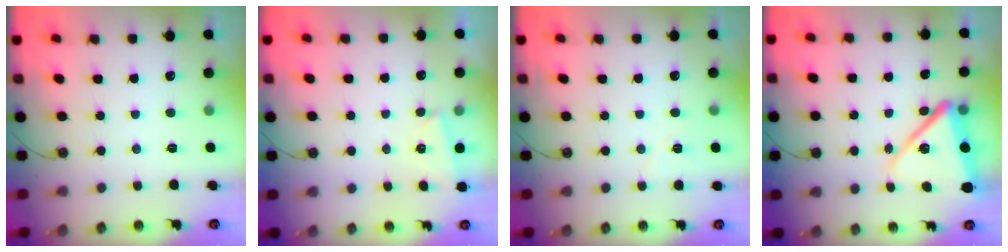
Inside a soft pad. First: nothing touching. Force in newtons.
{"total": 1.5, "press": 1.4, "slide": 0.5}
{"total": 4.9, "press": 4.7, "slide": 1.1}
{"total": 13.9, "press": 13.8, "slide": 1.6}